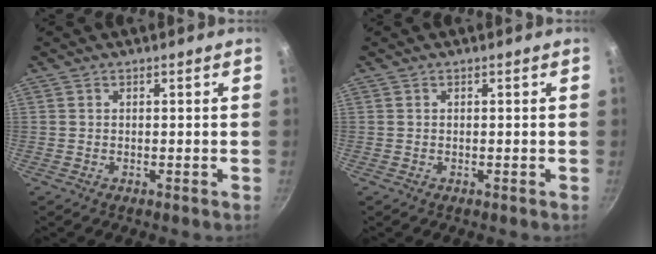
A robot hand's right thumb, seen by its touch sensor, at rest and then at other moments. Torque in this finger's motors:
{"motor_torque": [-0.15, 0.16, 0.00, 0.00, 0.00]}